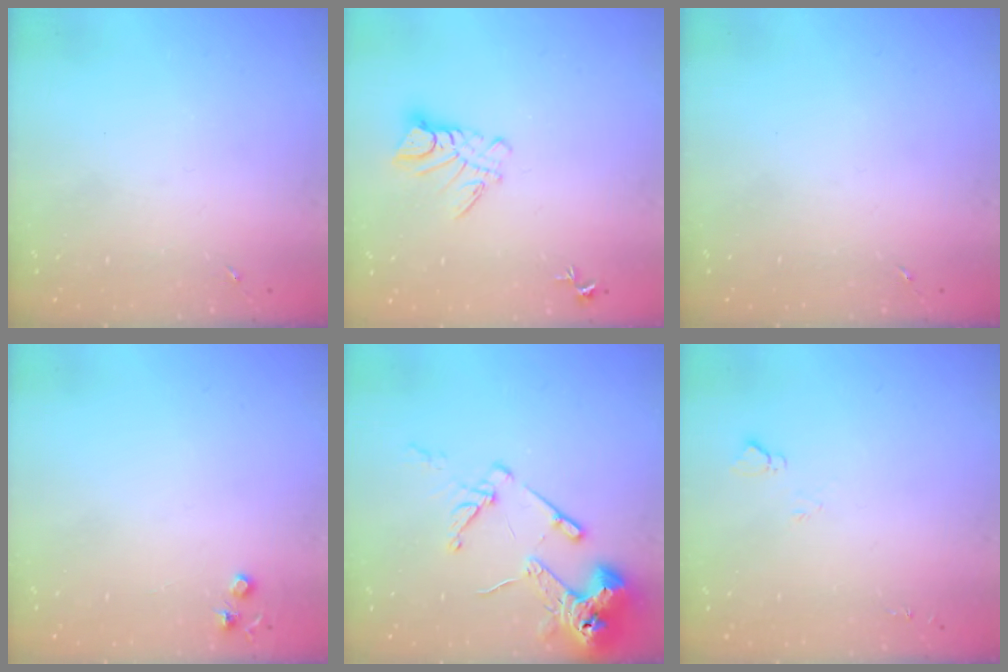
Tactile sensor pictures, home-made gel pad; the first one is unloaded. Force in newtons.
{"total": 8.0, "press": 8.0, "slide": 0.7}
{"total": 0.0}
{"total": 4.2, "press": 4.1, "slide": 0.7}
{"total": 14.1, "press": 13.9, "slide": 2.0}
{"total": 4.9, "press": 4.9, "slide": 0.6}